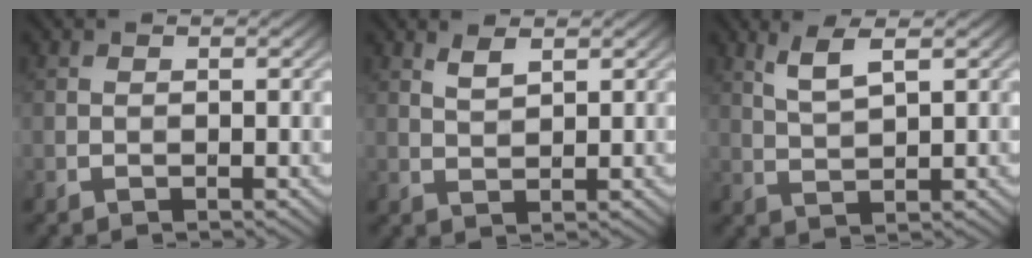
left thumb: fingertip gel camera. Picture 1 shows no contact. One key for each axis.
{"total": 2.1, "fx": 1.4, "fy": 0.6, "fz": 1.4, "tx": -0.034, "ty": -0.002, "tz": 0.031}
{"total": 3.8, "fx": 2.2, "fy": 0.8, "fz": 3.0, "tx": -0.072, "ty": 0.001, "tz": 0.049}